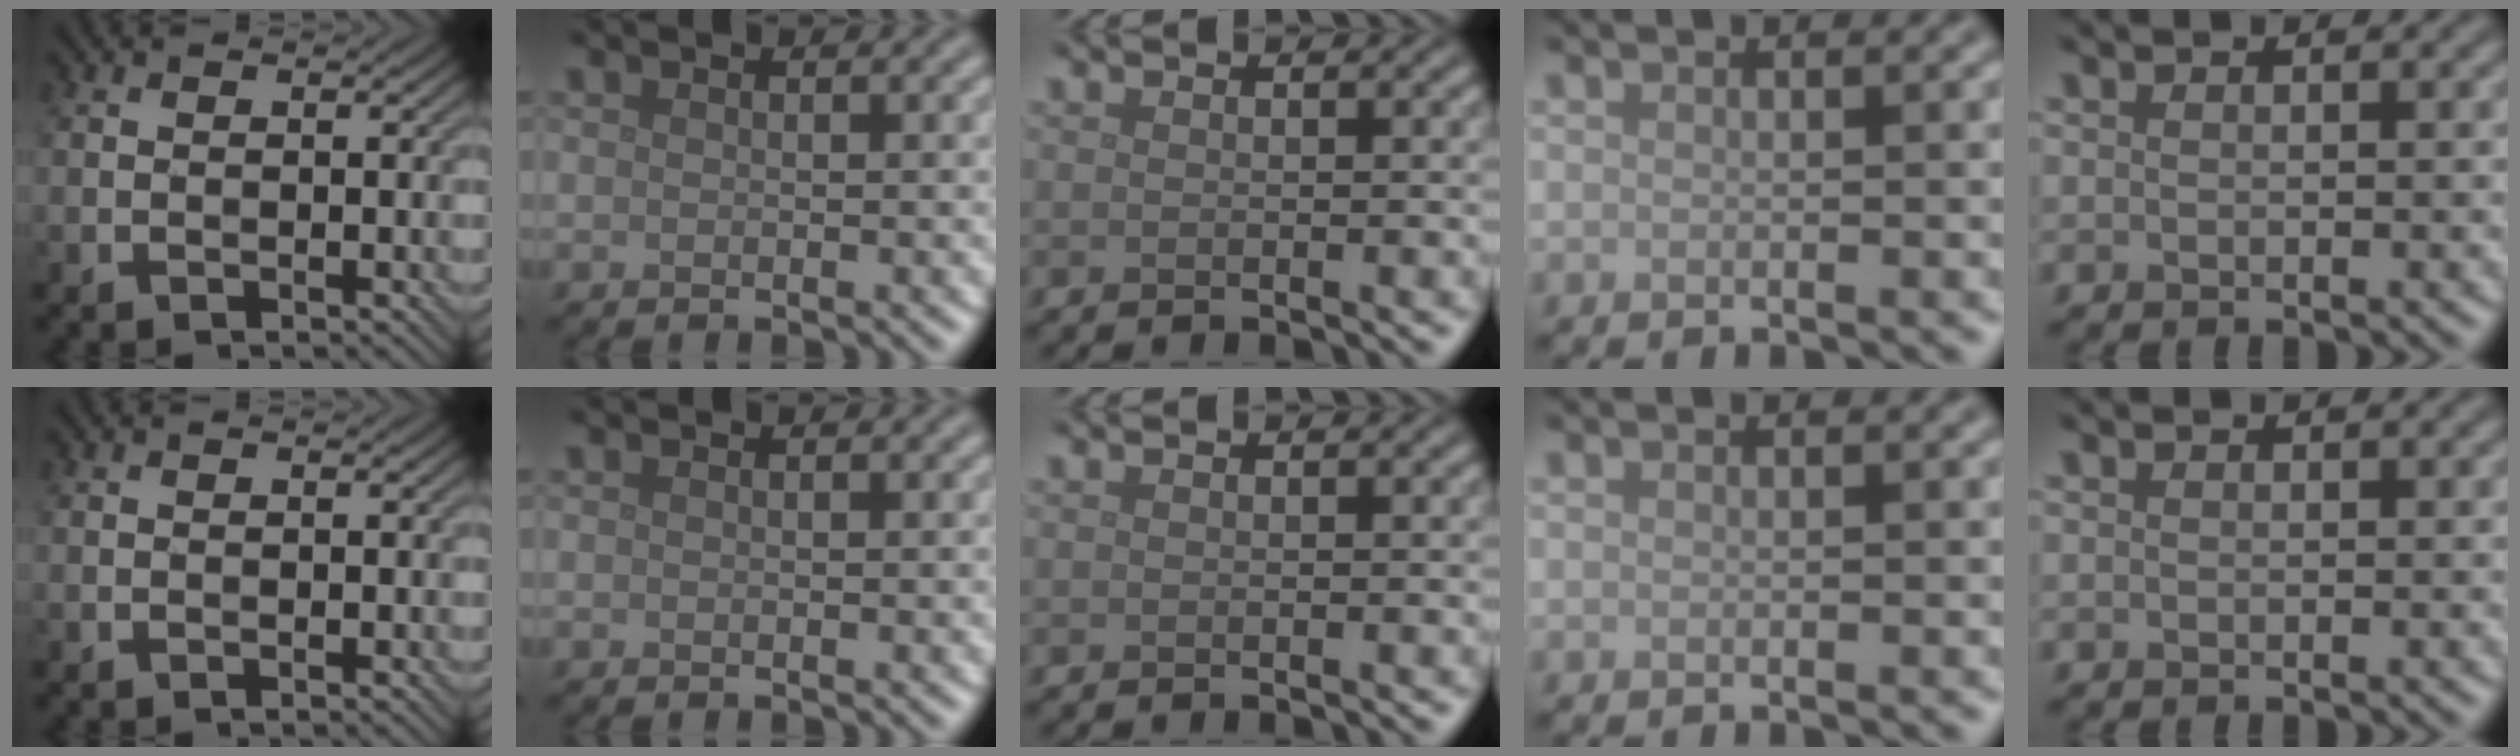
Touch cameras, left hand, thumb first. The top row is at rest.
{}